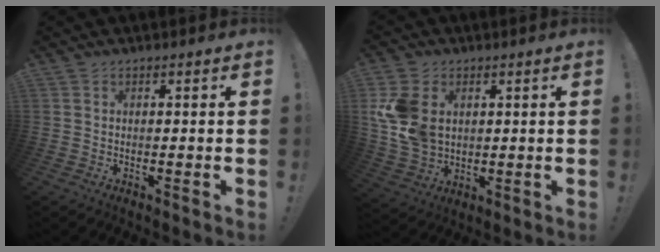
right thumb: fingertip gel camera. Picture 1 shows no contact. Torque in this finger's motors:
{"motor_torque": [0.31, 0.32, 0.05, 0.34, 0.40]}